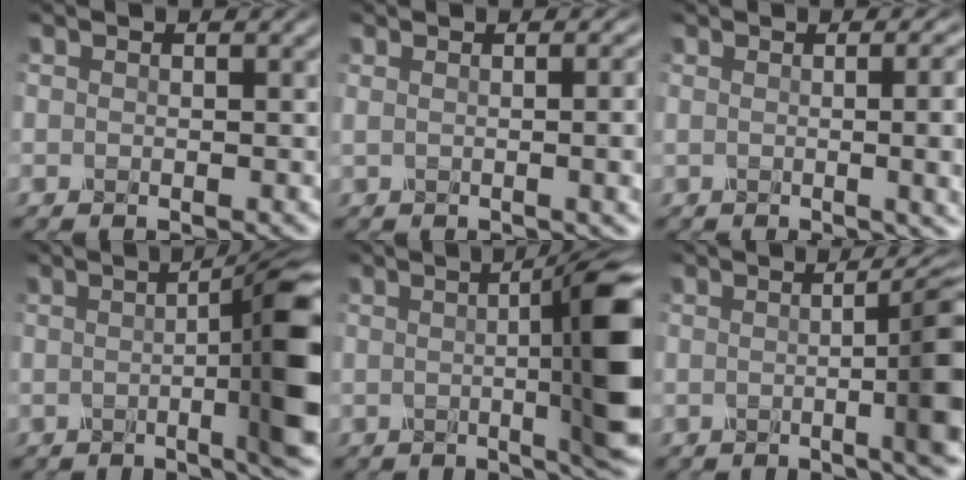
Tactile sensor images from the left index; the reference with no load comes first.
{"total": 7.5, "force": [0.5, 3.6, 6.5], "torque": [-0.025, 0.027, 0.001]}
{"total": 10.9, "force": [0.6, 5.4, 9.5], "torque": [-0.052, 0.020, 0.005]}
{"total": 11.6, "force": [-0.3, 2.5, 11.3], "torque": [-0.118, 0.007, -0.003]}
{"total": 11.7, "force": [0.3, 2.4, 11.4], "torque": [-0.123, 0.004, 0.007]}
{"total": 9.4, "force": [-0.4, 2.4, 9.0], "torque": [-0.085, 0.006, -0.005]}